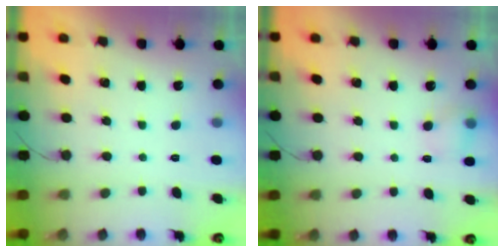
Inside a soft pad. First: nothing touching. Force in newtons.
{"total": 5.2, "press": 4.9, "slide": 1.6}